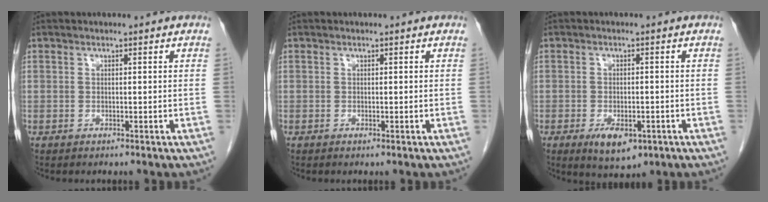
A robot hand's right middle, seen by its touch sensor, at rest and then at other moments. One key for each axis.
{"total": 0.0}
{"total": 5.6, "fx": -2.7, "fy": 2.4, "fz": 4.2, "tx": -0.071, "ty": -0.008, "tz": -0.031}